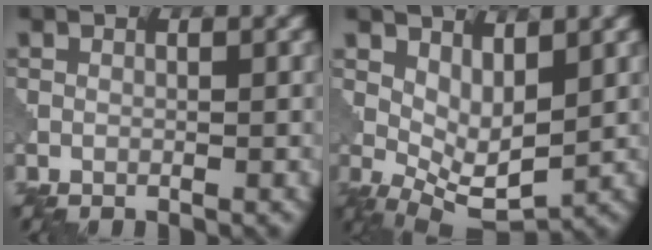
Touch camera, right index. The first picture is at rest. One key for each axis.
{"total": 4.5, "fx": 1.5, "fy": 2.1, "fz": 3.7, "tx": -0.072, "ty": -0.014, "tz": 0.035}